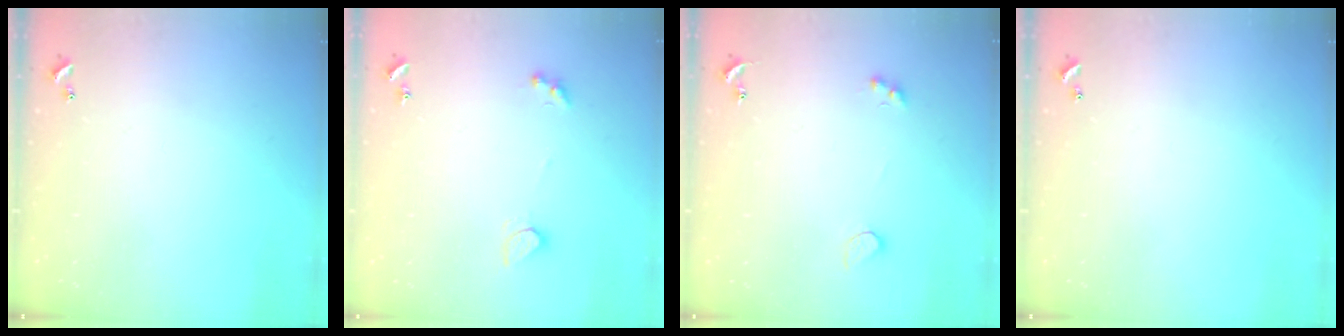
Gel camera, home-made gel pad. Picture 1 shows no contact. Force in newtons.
{"total": 1.4, "press": 1.2, "slide": 0.6}
{"total": 2.1, "press": 1.9, "slide": 1.0}
{"total": 0.0}